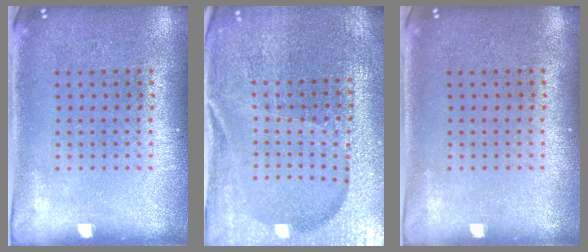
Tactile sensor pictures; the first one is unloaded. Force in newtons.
{"total": 4.2, "press": 4.1, "slide": 1.1}
{"total": 0.0}